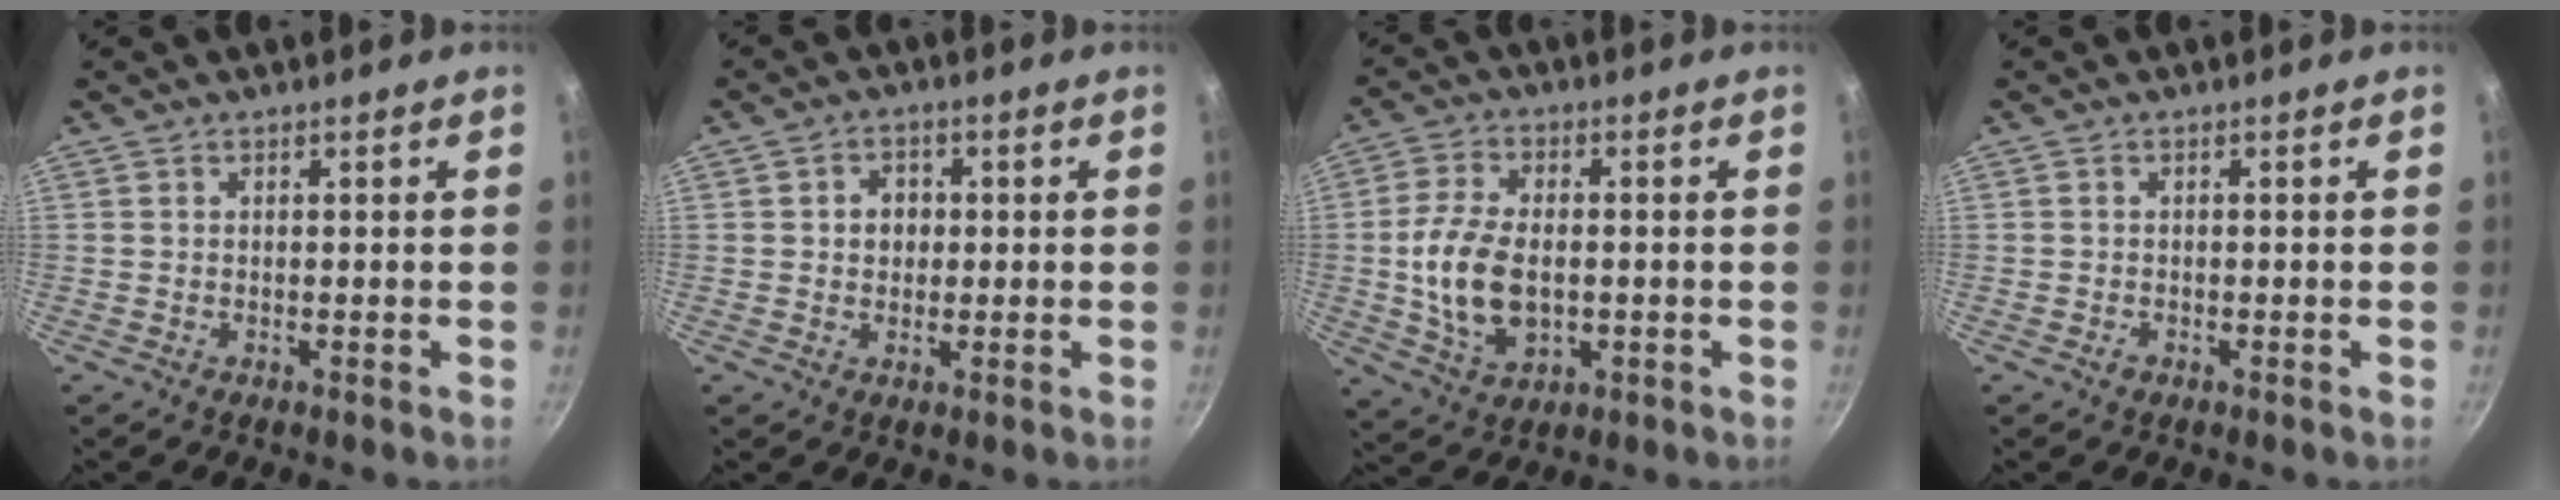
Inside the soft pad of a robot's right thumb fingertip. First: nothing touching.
{"total": 3.8, "force": [0.3, 3.3, 1.9], "torque": [-0.008, 0.005, 0.003]}
{"total": 12.1, "force": [-0.8, 7.5, 9.5], "torque": [-0.178, 0.007, -0.010]}
{"total": 0.9, "force": [-0.5, 0.7, 0.4], "torque": [-0.007, 0.001, -0.009]}